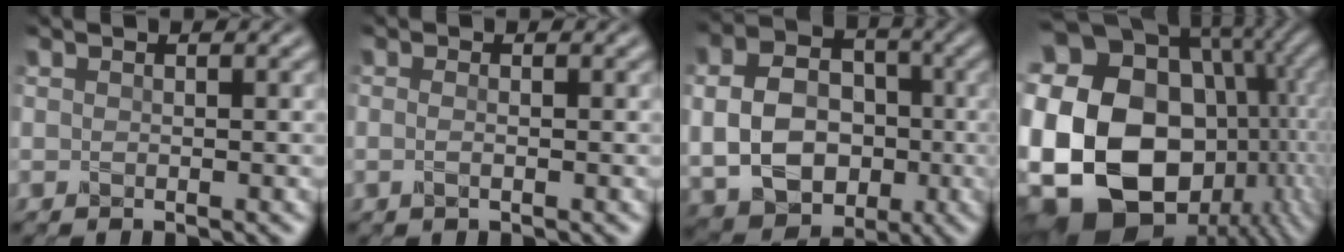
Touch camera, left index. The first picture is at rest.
{"total": 1.1, "force": [0.0, 0.5, 1.0], "torque": [-0.012, -0.001, -0.009]}
{"total": 8.8, "force": [-0.5, 6.7, 5.6], "torque": [-0.104, 0.003, -0.014]}
{"total": 24.3, "force": [-1.1, 19.5, 14.5], "torque": [-0.306, -0.019, -0.038]}